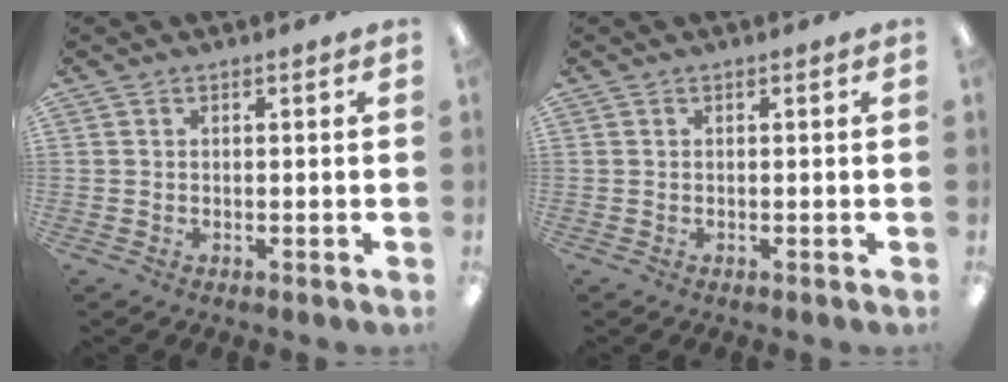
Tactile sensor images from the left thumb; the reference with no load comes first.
{"total": 0.0}